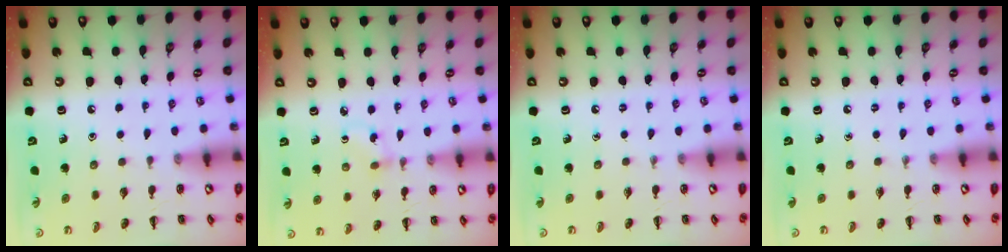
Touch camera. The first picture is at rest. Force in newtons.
{"total": 2.3, "press": 2.0, "slide": 1.1}
{"total": 0.0}
{"total": 0.0}